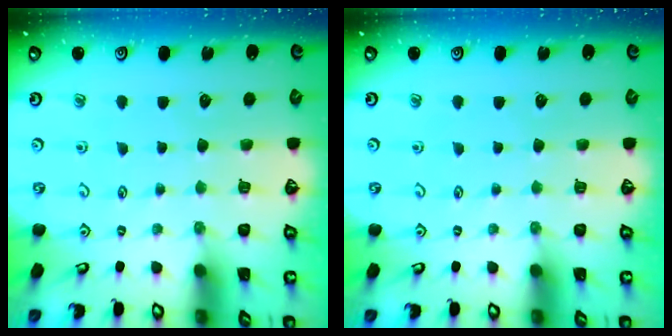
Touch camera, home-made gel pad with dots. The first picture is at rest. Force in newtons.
{"total": 0.0}